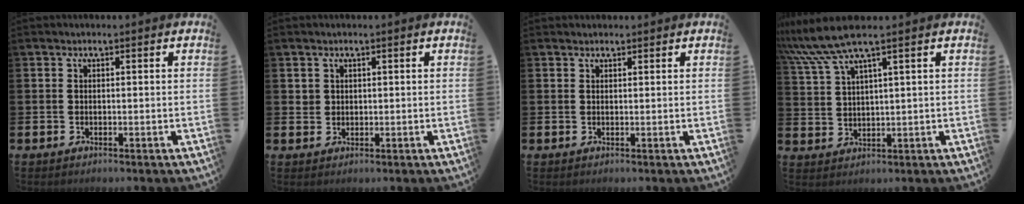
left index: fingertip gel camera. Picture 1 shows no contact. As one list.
[{"total": 1.5, "force": [1.0, 1.0, 0.1], "torque": [0.007, 0.001, 0.018]}, {"total": 0.9, "force": [0.9, 0.3, 0.0], "torque": [0.009, -0.002, 0.015]}, {"total": 7.3, "force": [5.7, 0.9, 4.5], "torque": [-0.107, -0.005, 0.103]}]